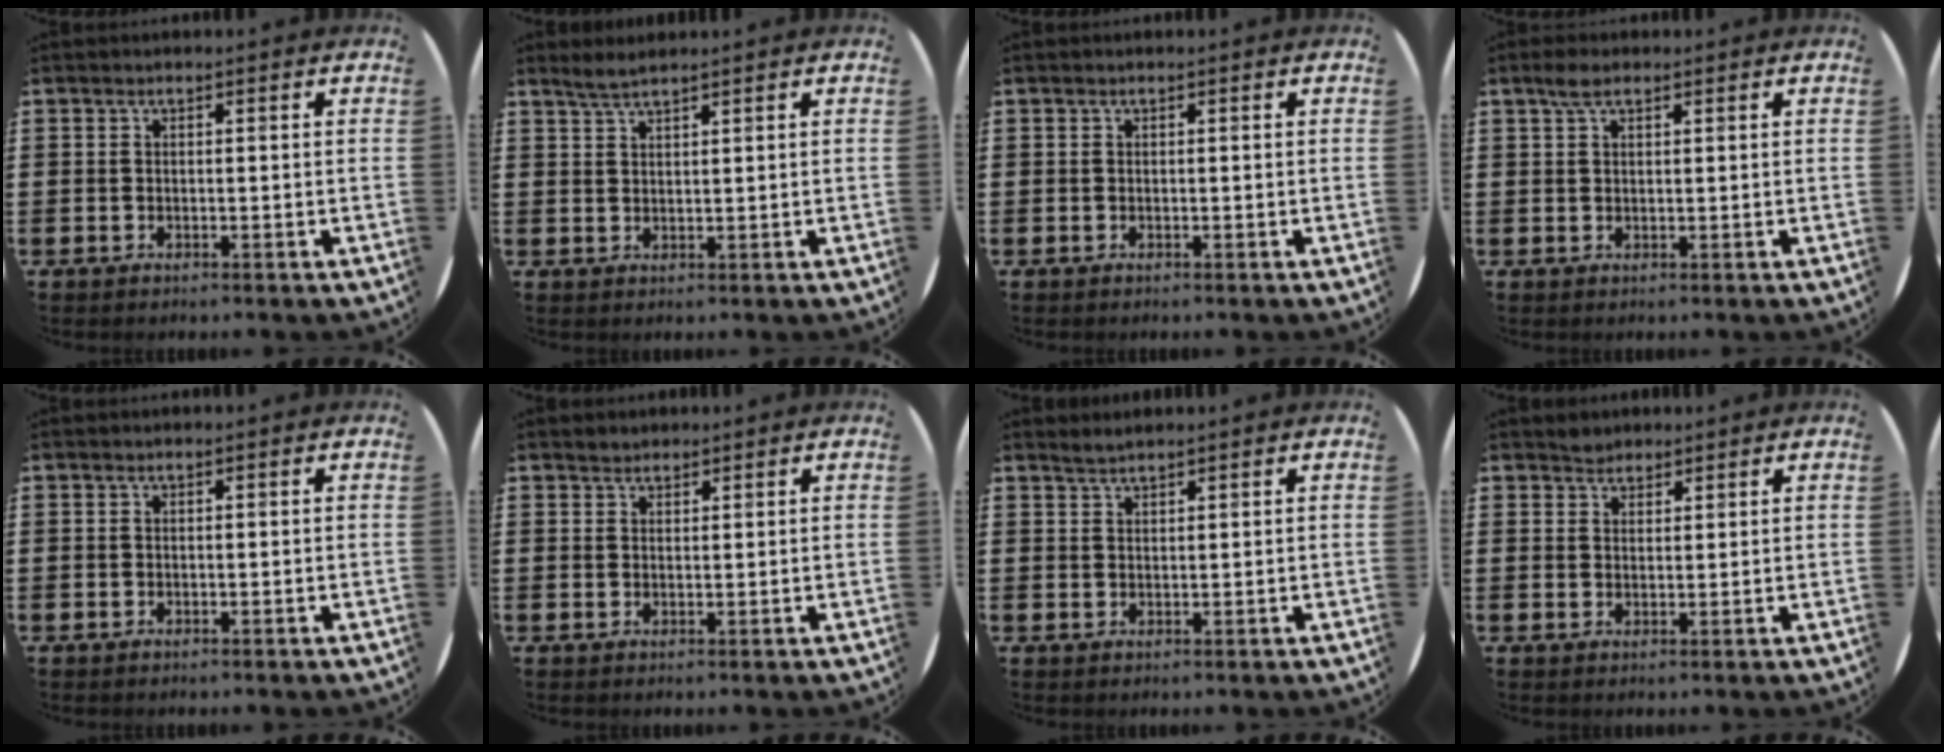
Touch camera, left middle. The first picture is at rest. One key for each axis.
{"total": 2.1, "fx": 2.0, "fy": 0.0, "fz": 0.9, "tx": -0.019, "ty": 0.001, "tz": 0.036}
{"total": 0.0}
{"total": 2.3, "fx": 1.5, "fy": 1.0, "fz": 1.4, "tx": -0.032, "ty": 0.006, "tz": 0.027}
{"total": 0.0}
{"total": 1.3, "fx": 1.2, "fy": 0.4, "fz": -0.1, "tx": 0.007, "ty": -0.001, "tz": 0.023}
{"total": 1.4, "fx": 1.3, "fy": -0.1, "fz": 0.2, "tx": -0.005, "ty": 0.001, "tz": 0.025}
{"total": 1.8, "fx": 1.7, "fy": 0.6, "fz": -0.2, "tx": 0.002, "ty": 0.001, "tz": 0.035}